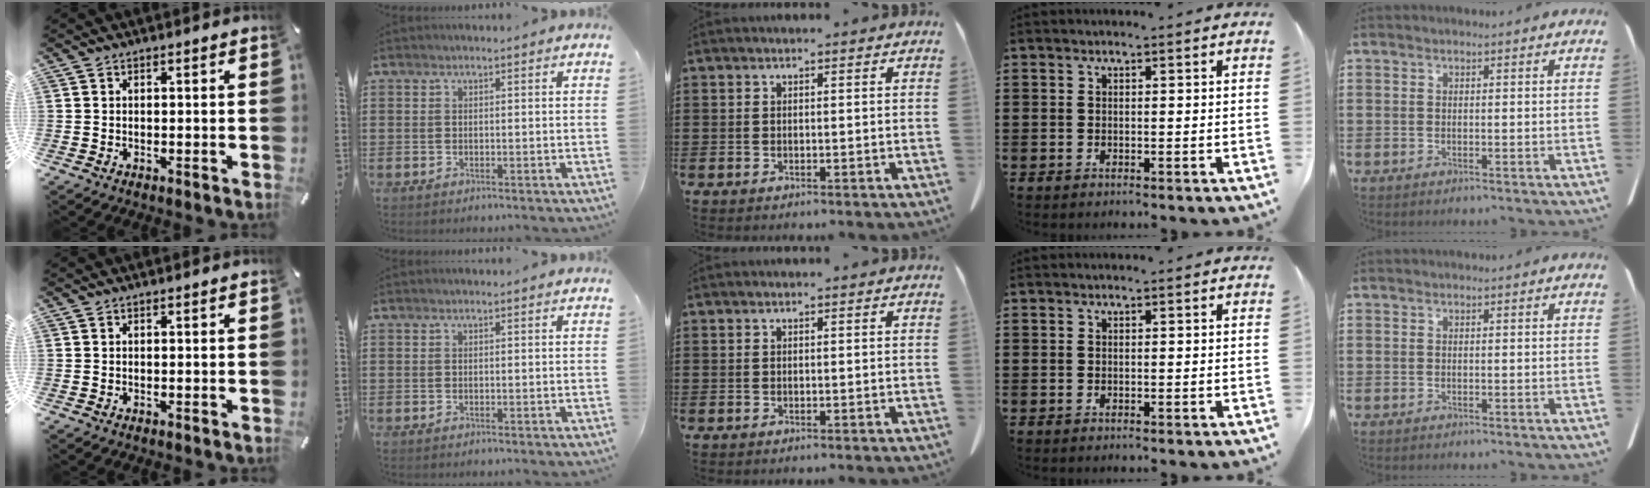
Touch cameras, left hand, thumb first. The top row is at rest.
{}